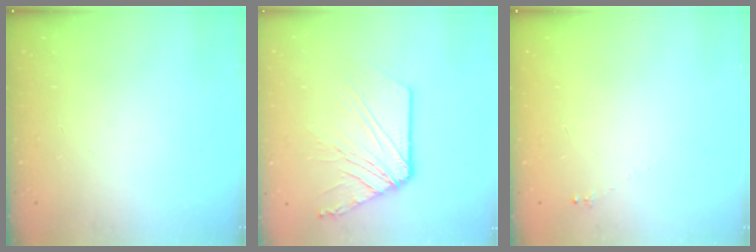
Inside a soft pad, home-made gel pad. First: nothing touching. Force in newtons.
{"total": 11.5, "press": 11.5, "slide": 0.8}
{"total": 1.7, "press": 1.6, "slide": 0.2}